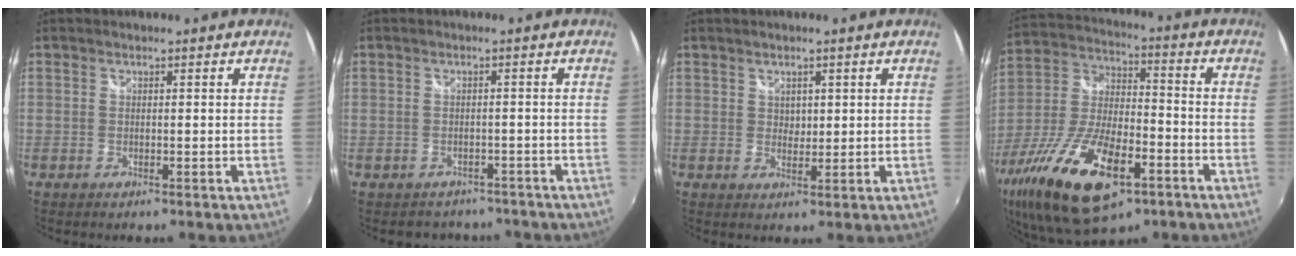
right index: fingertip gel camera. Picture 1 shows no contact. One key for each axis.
{"total": 5.3, "fx": -4.0, "fy": 3.4, "fz": 0.6, "tx": -0.007, "ty": 0.018, "tz": -0.050}
{"total": 2.1, "fx": 1.0, "fy": 1.7, "fz": 0.7, "tx": -0.004, "ty": 0.002, "tz": 0.019}
{"total": 23.9, "fx": -12.0, "fy": 9.9, "fz": 18.2, "tx": -0.378, "ty": -0.053, "tz": -0.204}